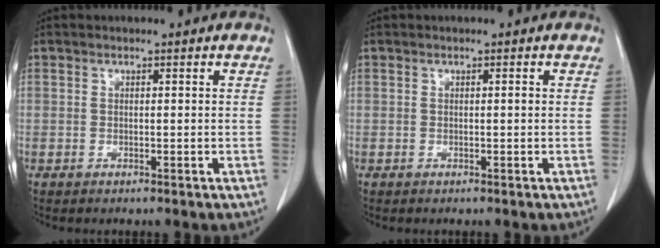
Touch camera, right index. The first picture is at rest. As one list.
[{"total": 0.0}]